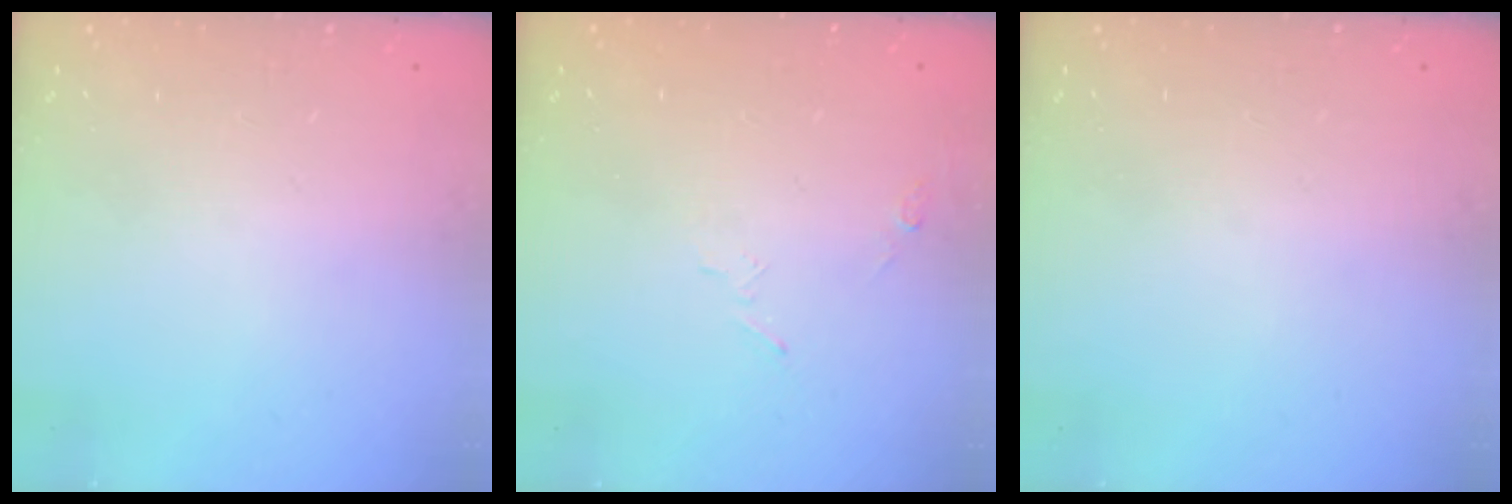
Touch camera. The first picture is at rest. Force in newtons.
{"total": 5.4, "press": 4.4, "slide": 3.0}
{"total": 0.0}